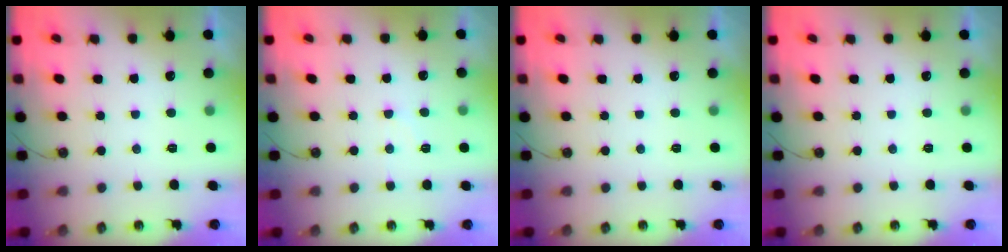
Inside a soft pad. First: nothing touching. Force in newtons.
{"total": 6.8, "press": 6.7, "slide": 0.7}
{"total": 0.0}
{"total": 0.0}